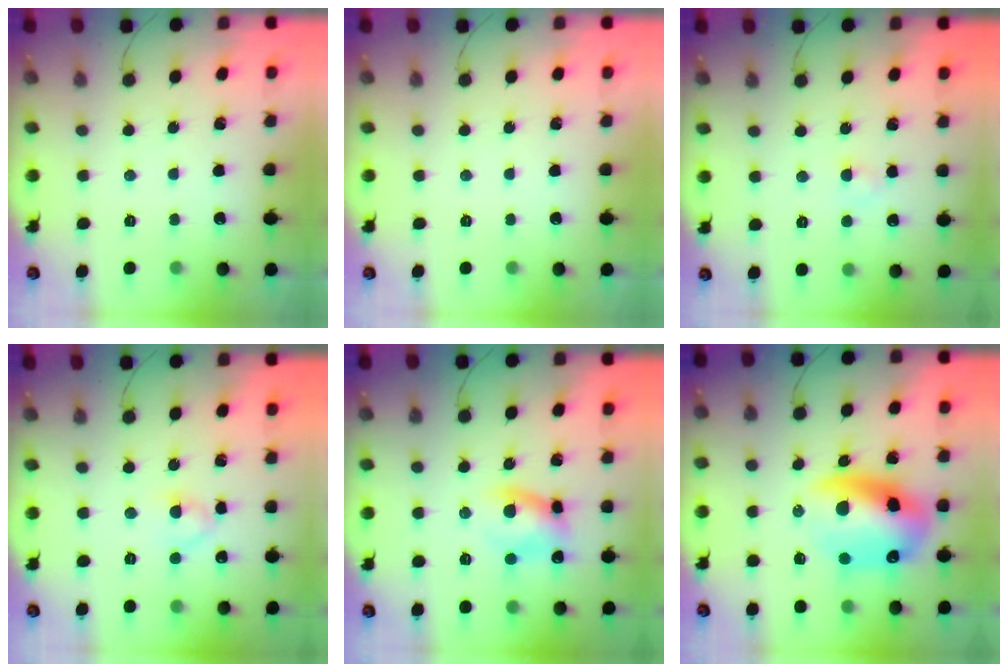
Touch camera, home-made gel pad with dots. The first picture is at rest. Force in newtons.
{"total": 0.0}
{"total": 2.3, "press": 2.2, "slide": 0.9}
{"total": 3.1, "press": 2.8, "slide": 1.3}
{"total": 8.9, "press": 8.9, "slide": 0.7}
{"total": 17.1, "press": 16.5, "slide": 4.4}